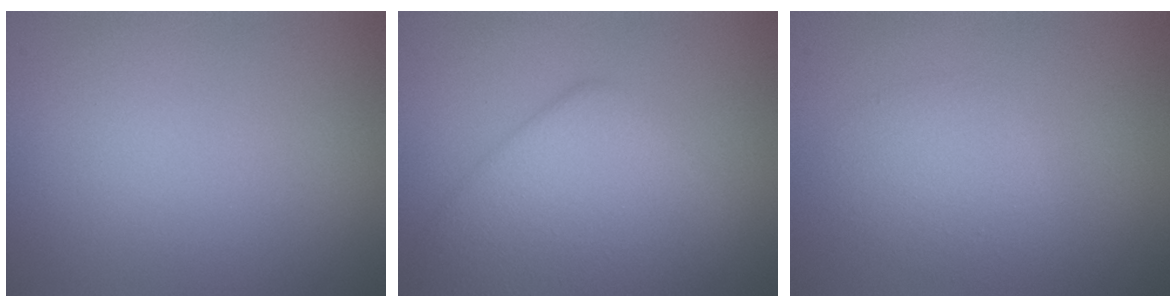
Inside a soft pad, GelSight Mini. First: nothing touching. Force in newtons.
{"total": 6.3, "press": 6.3, "slide": 0.2}
{"total": 2.3, "press": 2.3, "slide": 0.2}